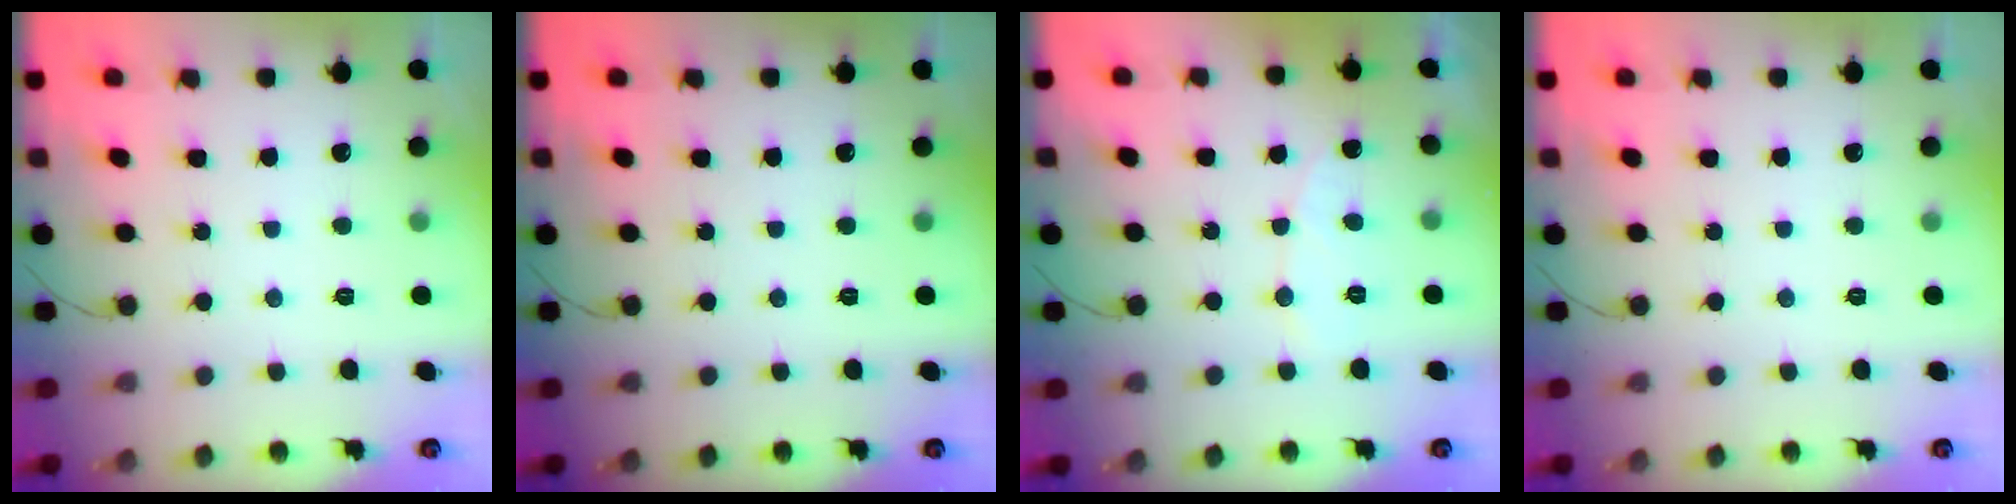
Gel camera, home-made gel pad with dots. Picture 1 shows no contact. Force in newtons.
{"total": 0.0}
{"total": 6.5, "press": 6.5, "slide": 0.6}
{"total": 0.0}